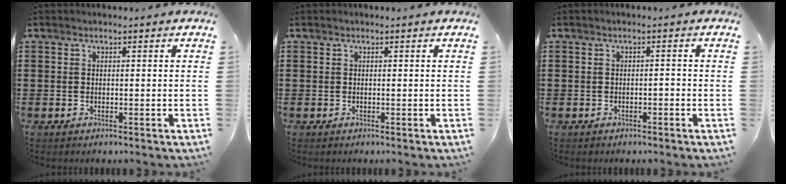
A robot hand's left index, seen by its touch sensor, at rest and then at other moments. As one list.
[{"total": 0.0}, {"total": 0.8, "force": [-0.6, 0.2, 0.4], "torque": [-0.011, -0.001, -0.012]}]